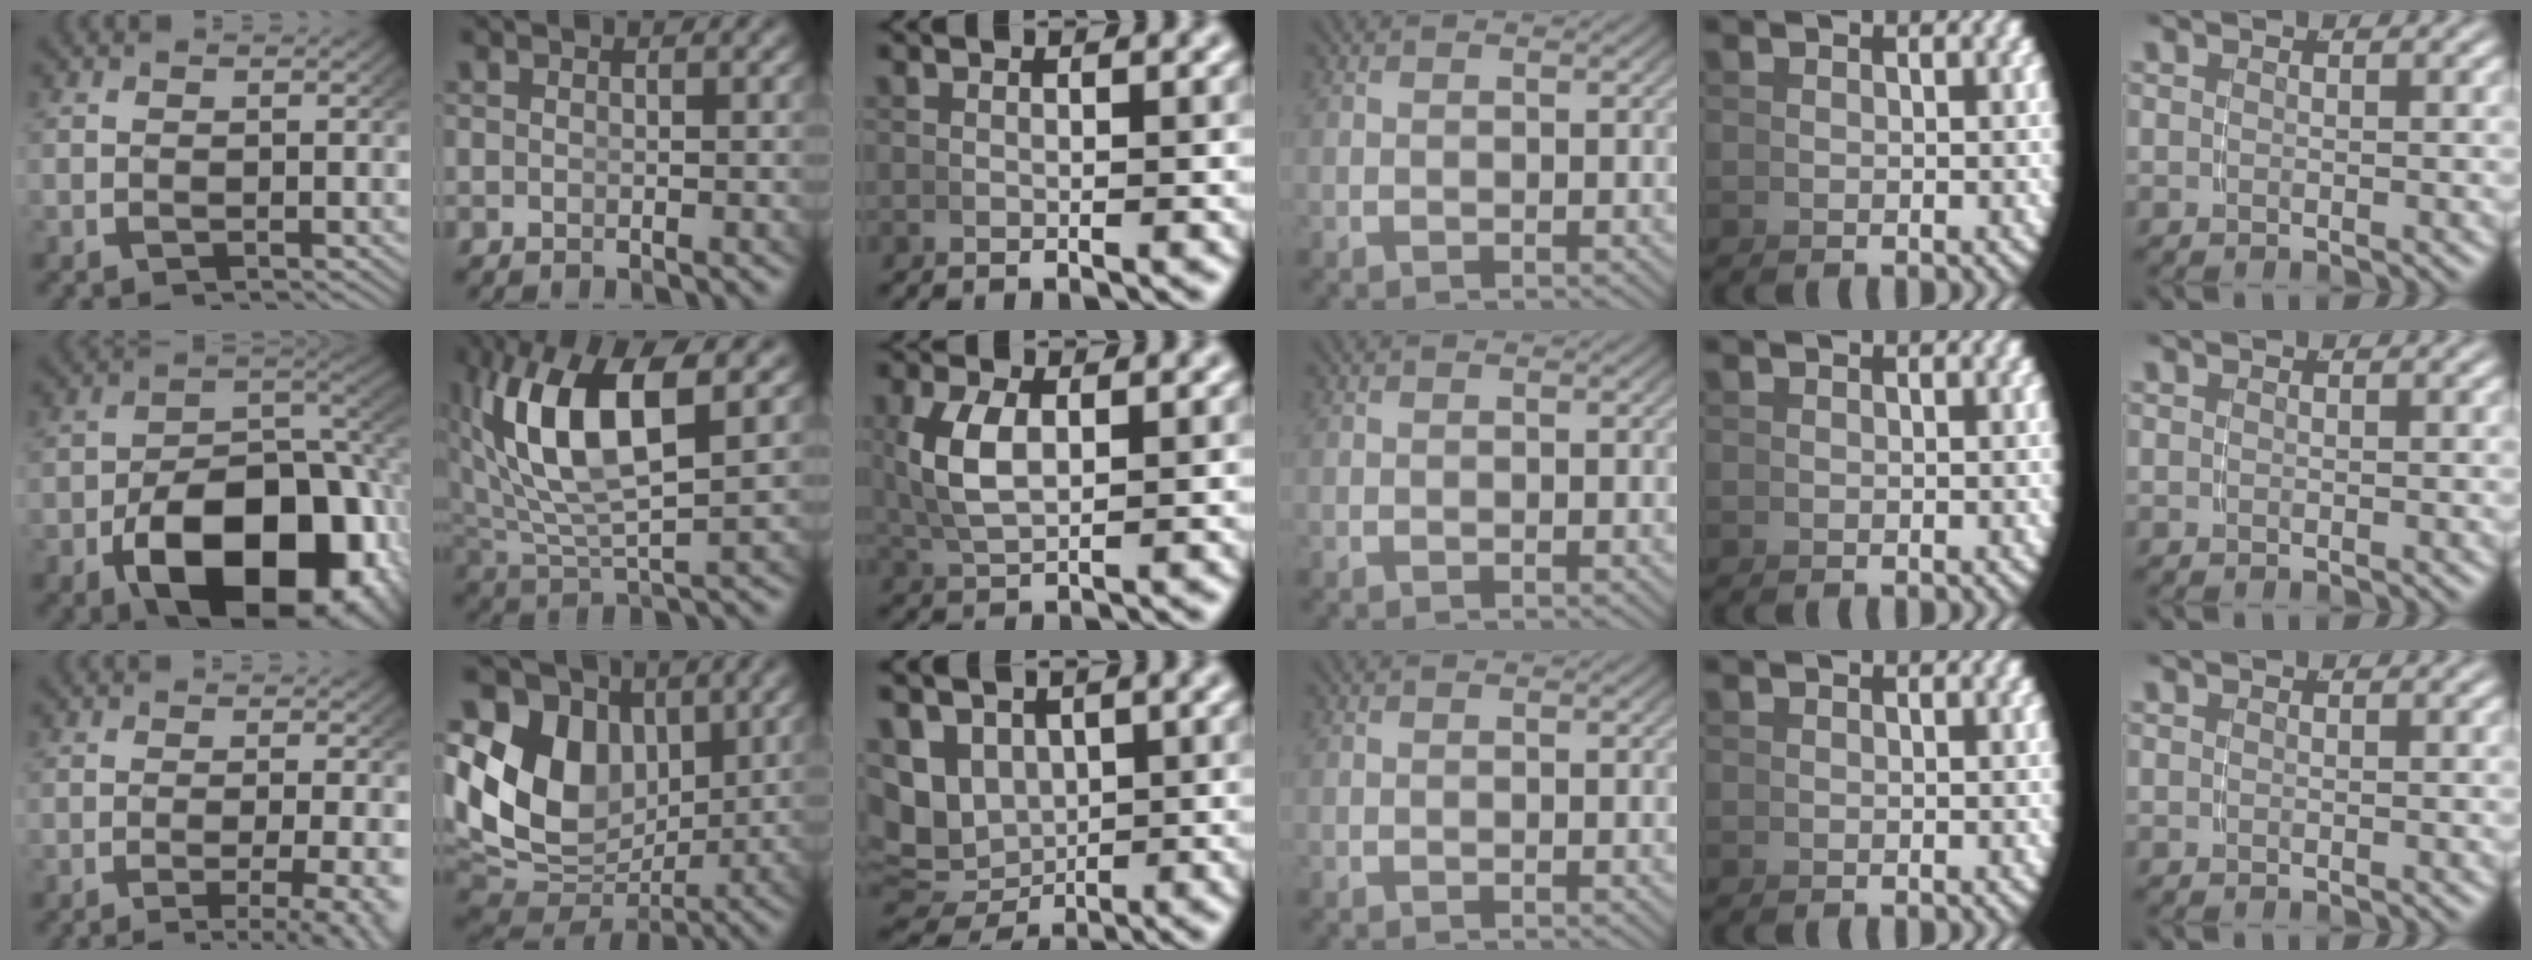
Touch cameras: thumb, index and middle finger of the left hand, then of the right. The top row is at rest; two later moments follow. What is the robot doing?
{"motion": "lift_and_place", "object": "bowl"}